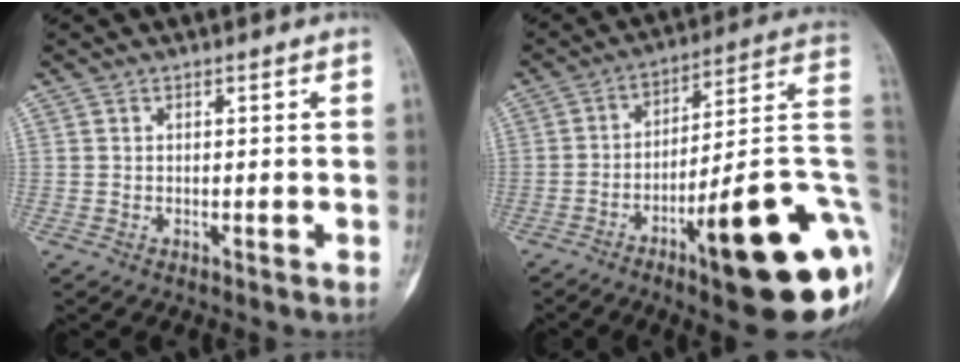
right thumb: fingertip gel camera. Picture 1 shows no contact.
{"total": 25.8, "force": [-8.5, 5.7, 23.7], "torque": [-0.254, 0.043, -0.116]}